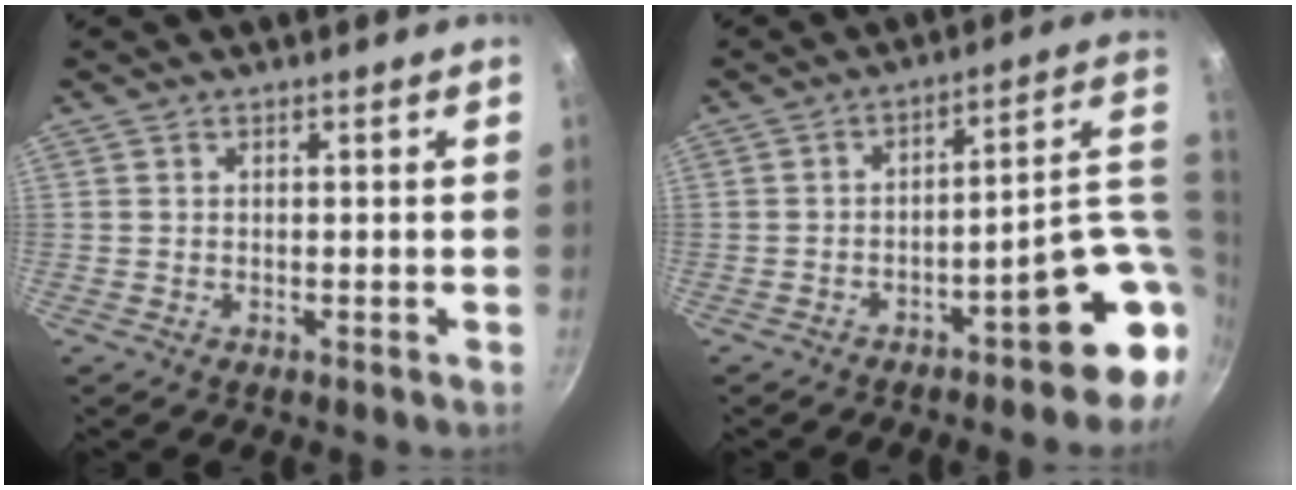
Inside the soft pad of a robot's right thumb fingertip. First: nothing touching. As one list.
[{"total": 13.8, "force": [-3.2, 4.9, 12.5], "torque": [-0.119, 0.037, -0.039]}]